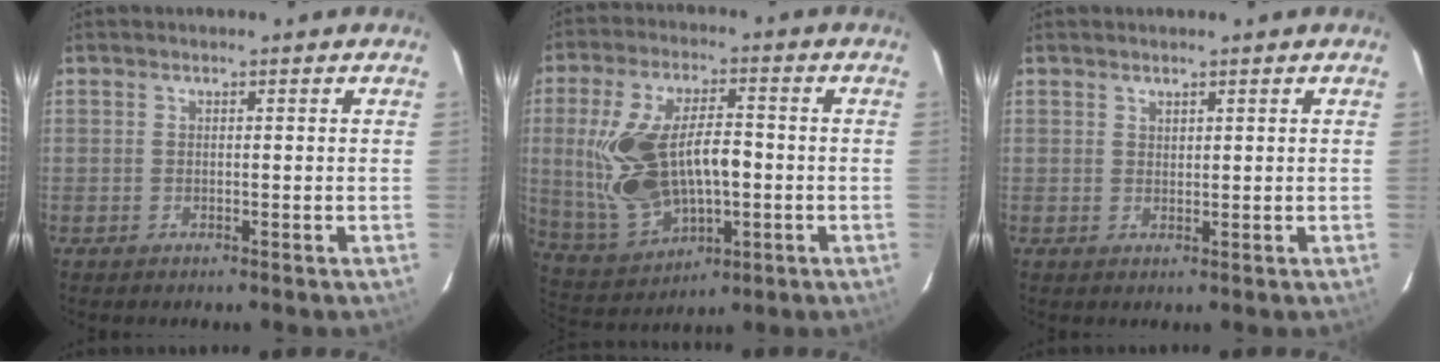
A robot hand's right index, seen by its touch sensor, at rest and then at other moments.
{"total": 19.0, "force": [-0.5, 10.2, 15.9], "torque": [-0.334, -0.001, 0.017]}
{"total": 2.1, "force": [1.3, 1.5, 0.5], "torque": [-0.002, 0.002, 0.025]}